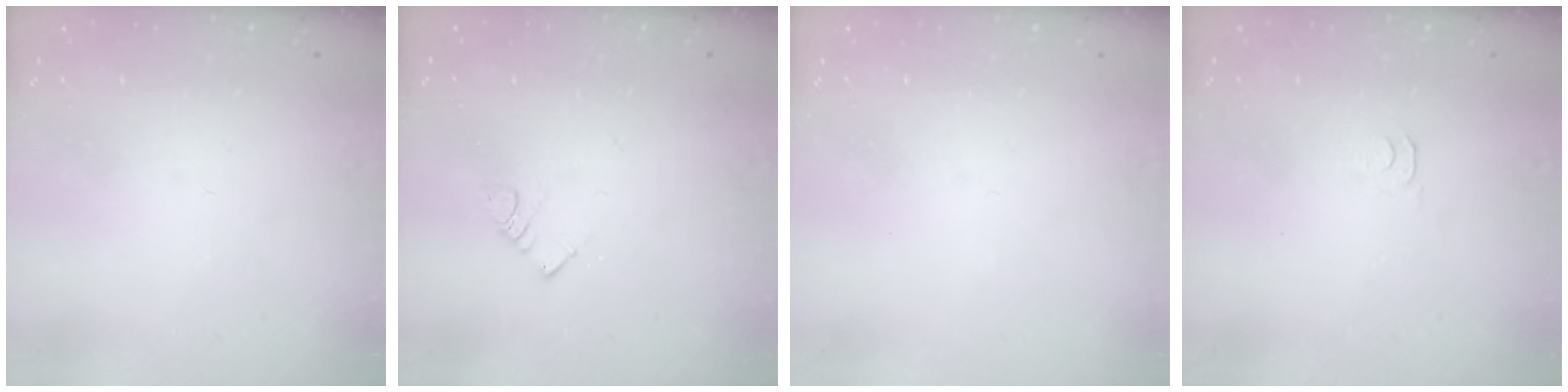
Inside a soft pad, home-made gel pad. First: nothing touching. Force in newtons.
{"total": 3.1, "press": 3.1, "slide": 0.3}
{"total": 0.0}
{"total": 2.8, "press": 2.7, "slide": 0.5}